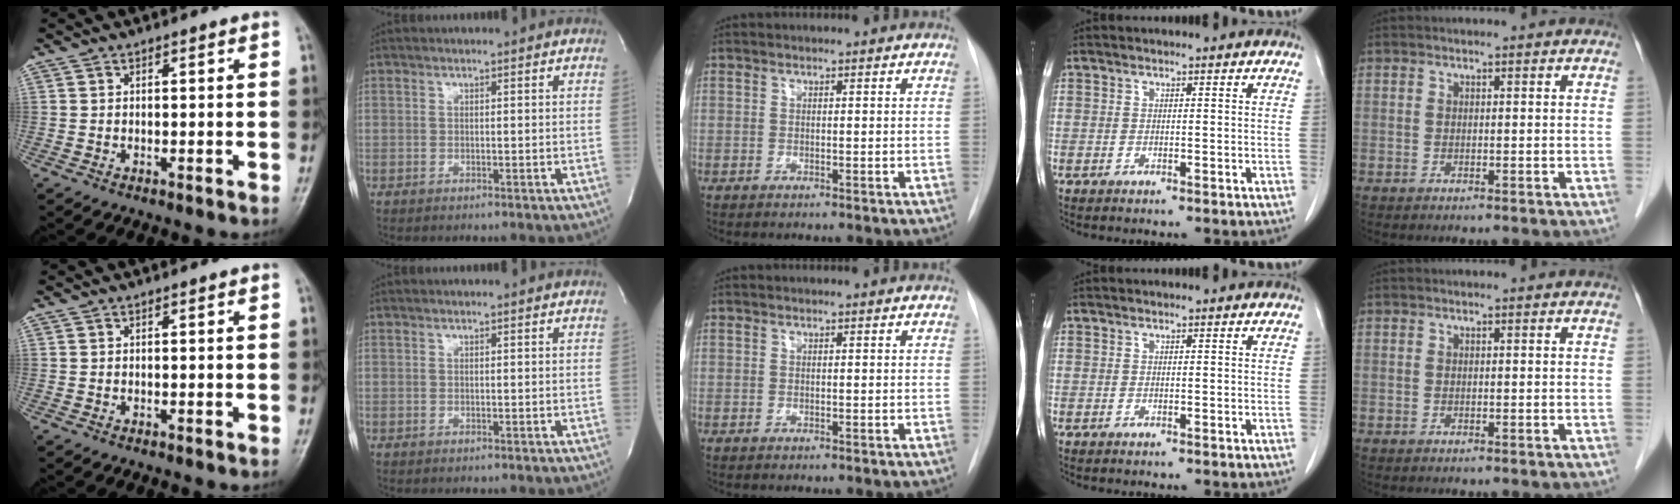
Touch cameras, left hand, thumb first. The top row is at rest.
{}